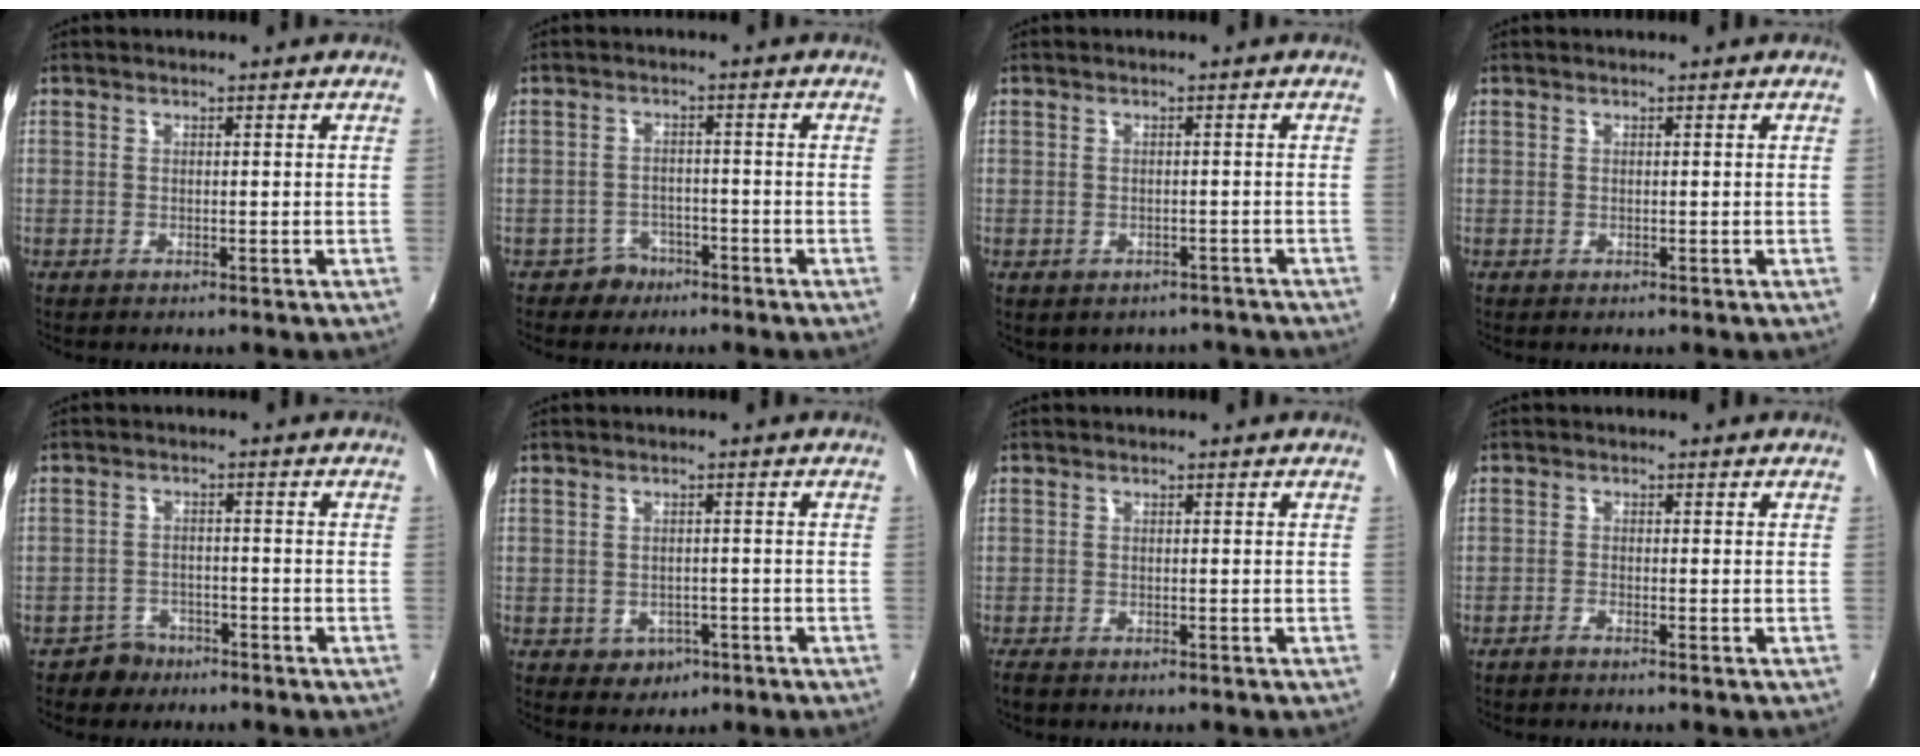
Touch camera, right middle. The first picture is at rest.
{"total": 3.9, "force": [-2.7, 2.7, -0.1], "torque": [-0.007, 0.010, -0.044]}
{"total": 5.1, "force": [-3.9, 2.9, 1.6], "torque": [-0.030, -0.007, -0.038]}
{"total": 0.0}
{"total": 3.9, "force": [-3.0, 2.6, -0.1], "torque": [-0.007, 0.009, -0.051]}
{"total": 4.3, "force": [-1.6, 3.7, 1.4], "torque": [-0.038, -0.001, -0.012]}
{"total": 2.2, "force": [-1.8, 0.9, 1.0], "torque": [-0.020, -0.013, -0.031]}
{"total": 1.1, "force": [-1.0, 0.0, 0.5], "torque": [-0.018, 0.000, -0.025]}